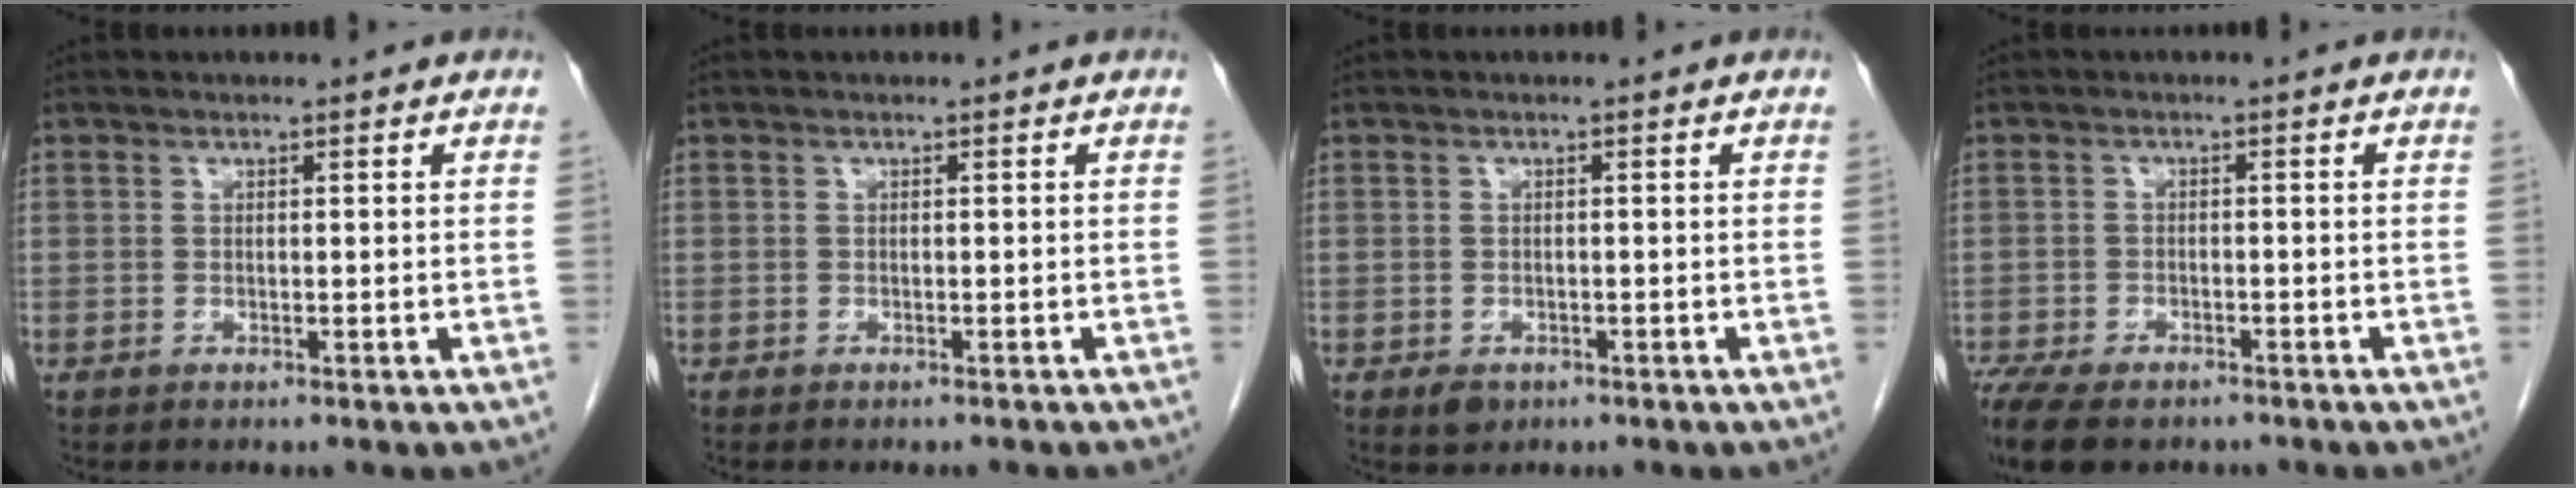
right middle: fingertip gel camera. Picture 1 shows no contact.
{"total": 3.5, "force": [-3.2, 0.5, 1.2], "torque": [-0.021, -0.007, -0.037]}
{"total": 1.9, "force": [-1.1, 1.3, 0.9], "torque": [-0.015, 0.000, -0.008]}
{"total": 11.6, "force": [-8.6, 5.0, 6.0], "torque": [-0.134, -0.010, -0.127]}